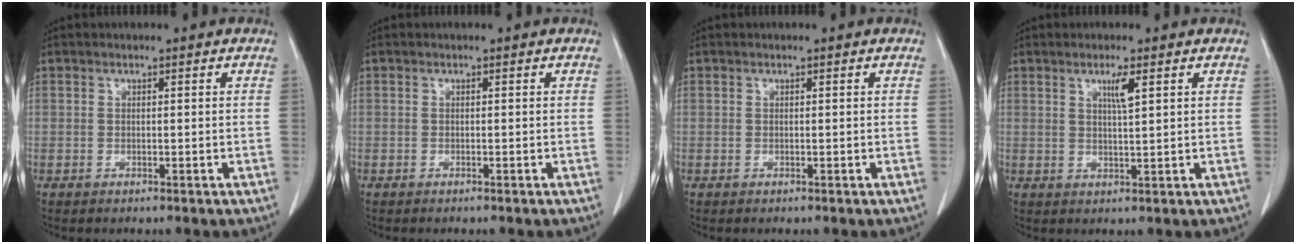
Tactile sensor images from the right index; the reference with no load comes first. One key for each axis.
{"total": 0.0}
{"total": 0.0}
{"total": 2.9, "fx": 1.5, "fy": 0.0, "fz": 2.5, "tx": -0.047, "ty": -0.004, "tz": 0.027}